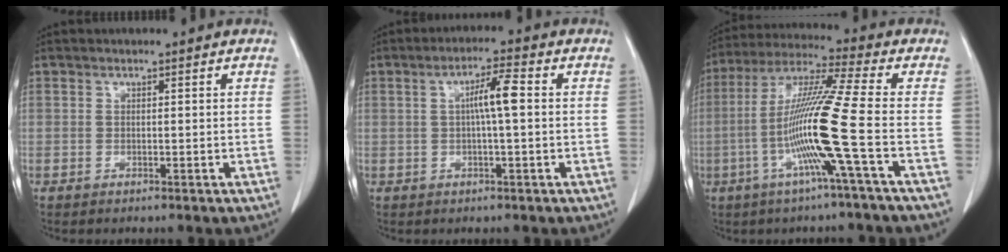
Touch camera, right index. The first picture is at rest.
{"total": 4.8, "force": [0.4, 0.2, 4.8], "torque": [-0.086, 0.009, 0.006]}
{"total": 13.9, "force": [-3.6, -2.3, 13.2], "torque": [-0.261, -0.005, -0.081]}